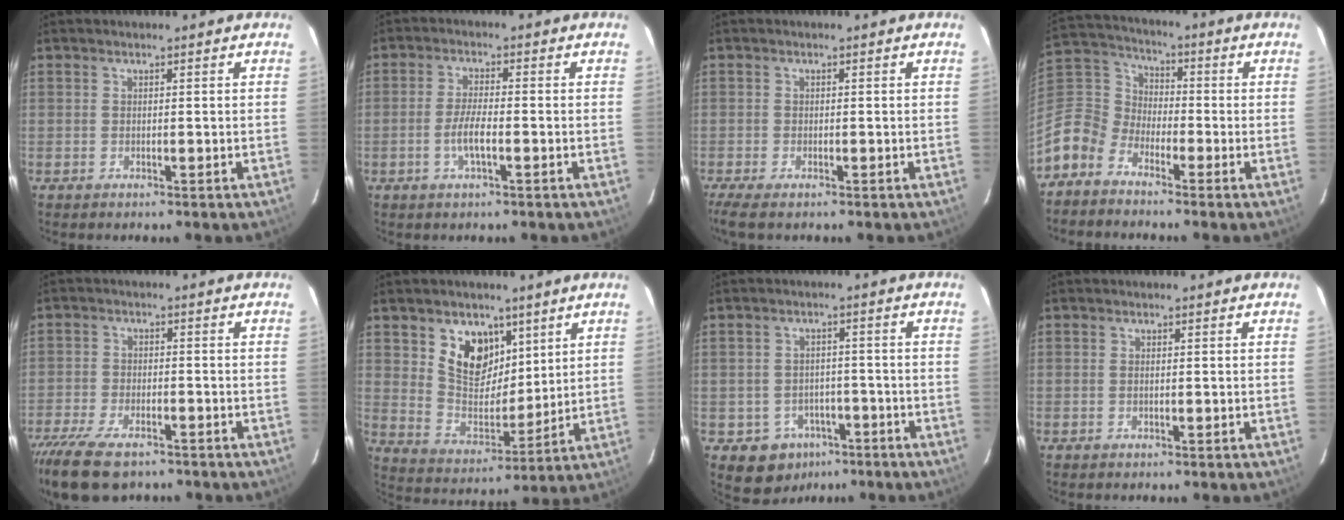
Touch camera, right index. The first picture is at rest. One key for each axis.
{"total": 4.4, "fx": -1.6, "fy": 0.9, "fz": 4.0, "tx": -0.082, "ty": -0.003, "tz": -0.031}
{"total": 4.2, "fx": -3.0, "fy": 1.1, "fz": 2.7, "tx": -0.064, "ty": -0.017, "tz": -0.055}
{"total": 10.5, "fx": -6.5, "fy": 7.6, "fz": 3.2, "tx": -0.096, "ty": 0.028, "tz": -0.155}
{"total": 12.4, "fx": -9.4, "fy": 4.8, "fz": 6.6, "tx": -0.160, "ty": -0.033, "tz": -0.169}
{"total": 11.6, "fx": 6.1, "fy": 8.0, "fz": 5.8, "tx": -0.106, "ty": -0.004, "tz": 0.123}
{"total": 7.4, "fx": -4.2, "fy": 6.0, "fz": 1.5, "tx": -0.041, "ty": 0.023, "tz": -0.041}
{"total": 0.6, "fx": 0.0, "fy": 0.2, "fz": 0.5, "tx": -0.012, "ty": 0.000, "tz": -0.001}